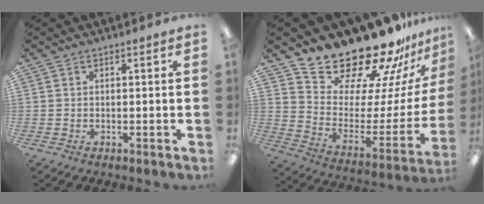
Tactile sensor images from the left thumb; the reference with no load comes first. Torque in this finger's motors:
{"motor_torque": [1.32, 1.53, 1.64, -1.13, 0.06]}